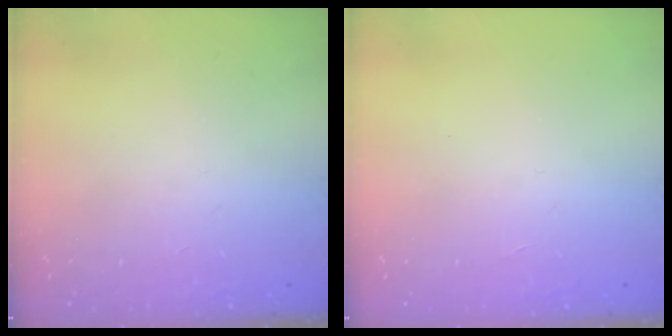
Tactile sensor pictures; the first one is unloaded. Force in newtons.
{"total": 0.0}